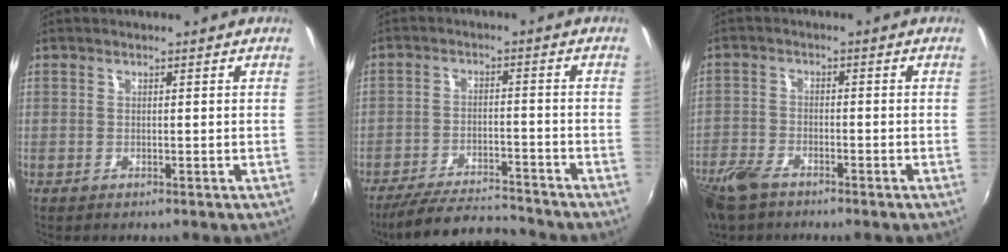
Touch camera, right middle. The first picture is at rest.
{"total": 11.5, "force": [-10.8, 1.6, 3.8], "torque": [-0.099, -0.001, -0.172]}
{"total": 8.1, "force": [-6.0, 3.4, 4.3], "torque": [-0.118, -0.018, -0.120]}